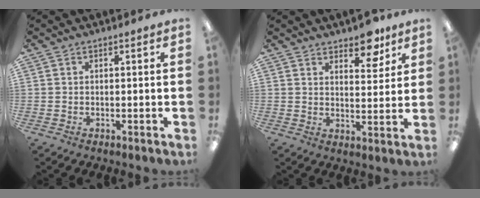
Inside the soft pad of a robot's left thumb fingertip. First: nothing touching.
{"total": 7.5, "force": [5.9, 3.2, 3.3], "torque": [-0.024, -0.039, 0.098]}